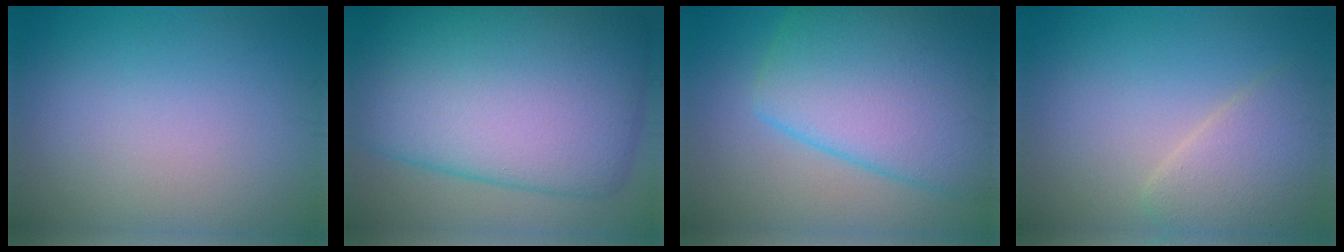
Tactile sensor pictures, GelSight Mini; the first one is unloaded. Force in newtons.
{"total": 16.9, "press": 16.9, "slide": 0.5}
{"total": 12.0, "press": 12.0, "slide": 0.5}
{"total": 4.0, "press": 4.0, "slide": 0.4}